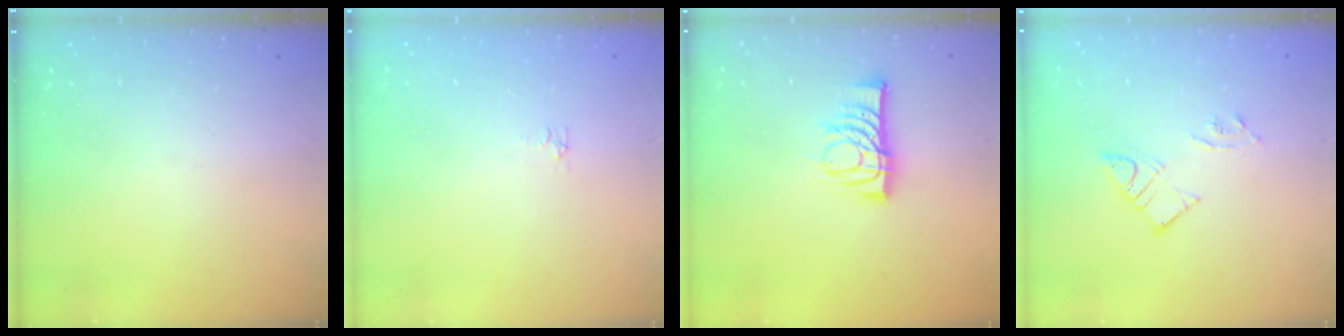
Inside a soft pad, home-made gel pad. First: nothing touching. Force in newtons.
{"total": 2.9, "press": 2.9, "slide": 0.5}
{"total": 10.2, "press": 10.1, "slide": 0.8}
{"total": 7.1, "press": 7.1, "slide": 0.6}